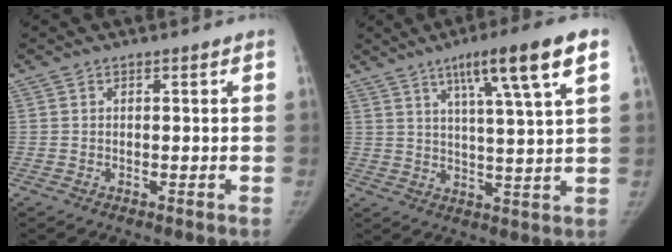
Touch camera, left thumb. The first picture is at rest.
{"total": 13.1, "force": [6.7, 0.7, 11.3], "torque": [-0.175, -0.017, 0.103]}